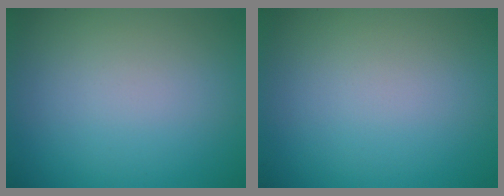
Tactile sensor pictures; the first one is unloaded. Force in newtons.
{"total": 0.0}